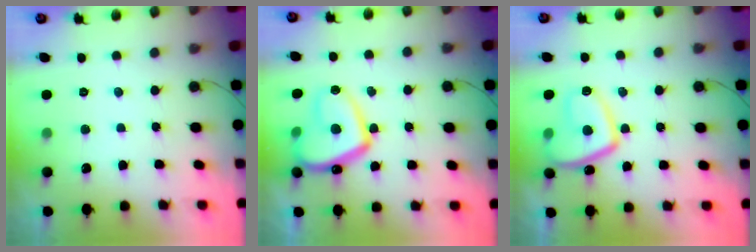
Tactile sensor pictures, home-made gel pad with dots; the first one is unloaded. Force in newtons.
{"total": 15.0, "press": 14.9, "slide": 1.4}
{"total": 12.1, "press": 12.0, "slide": 1.1}